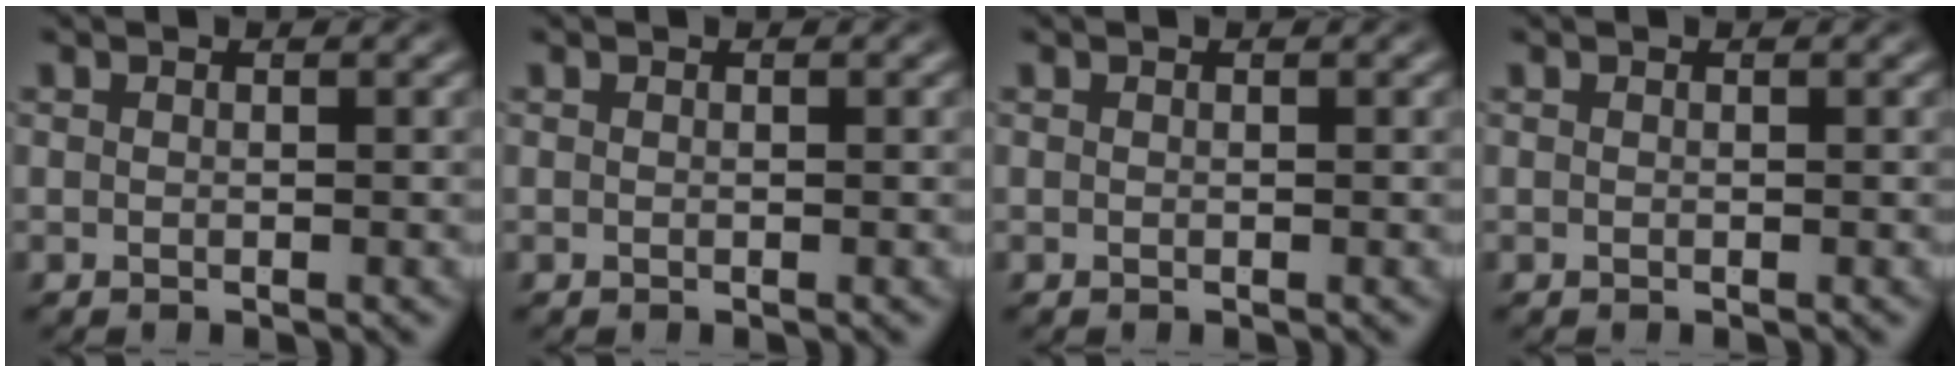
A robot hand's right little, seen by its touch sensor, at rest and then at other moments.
{"total": 0.0}
{"total": 0.0}
{"total": 0.0}